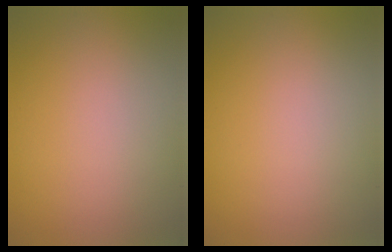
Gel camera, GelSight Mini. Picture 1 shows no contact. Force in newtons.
{"total": 0.0}